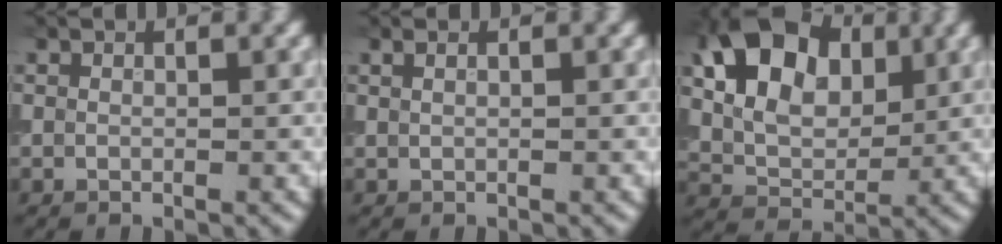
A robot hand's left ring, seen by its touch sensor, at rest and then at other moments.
{"total": 1.2, "force": [0.7, 0.6, 0.8], "torque": [-0.009, -0.002, -0.001]}
{"total": 10.6, "force": [3.3, 7.0, 7.3], "torque": [-0.132, 0.012, 0.047]}